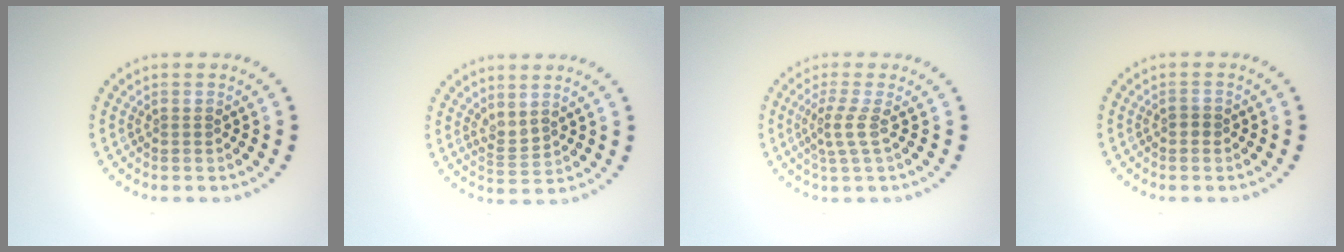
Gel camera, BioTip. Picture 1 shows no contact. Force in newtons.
{"total": 1.4, "press": 1.2, "slide": 0.9}
{"total": 2.0, "press": 1.3, "slide": 1.6}
{"total": 0.8, "press": 0.7, "slide": 0.2}